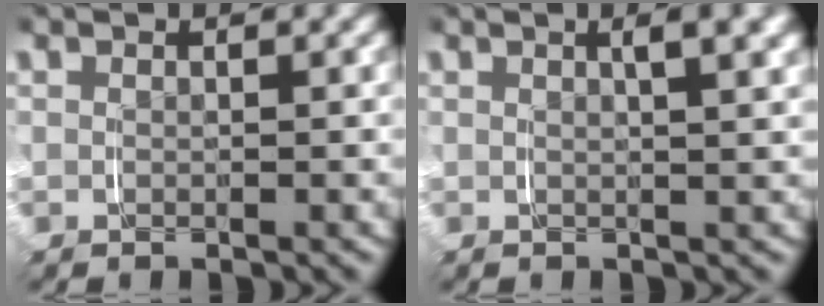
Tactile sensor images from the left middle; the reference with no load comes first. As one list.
[{"total": 3.0, "force": [2.0, 0.2, 2.3], "torque": [-0.016, 0.018, 0.028]}]